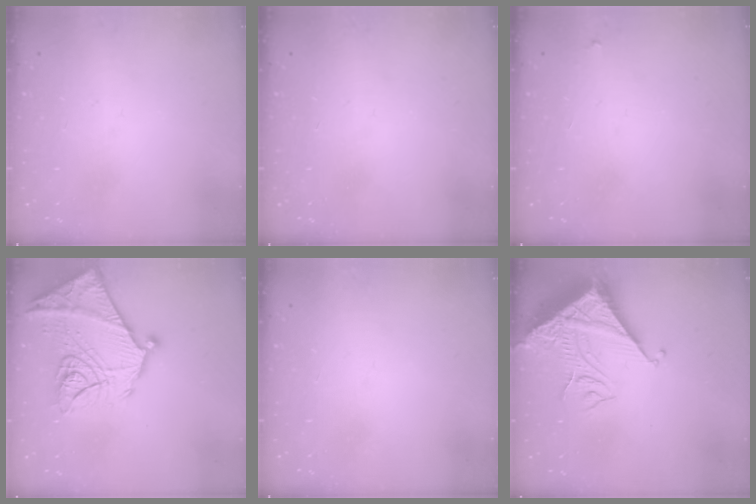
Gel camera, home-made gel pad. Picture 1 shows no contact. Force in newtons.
{"total": 0.0}
{"total": 2.1, "press": 2.1, "slide": 0.1}
{"total": 25.4, "press": 25.3, "slide": 2.5}
{"total": 1.5, "press": 1.5, "slide": 0.1}
{"total": 11.1, "press": 11.1, "slide": 1.0}